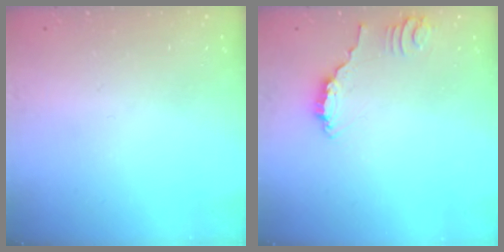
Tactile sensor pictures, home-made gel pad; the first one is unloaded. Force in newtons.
{"total": 2.4, "press": 2.4, "slide": 0.1}